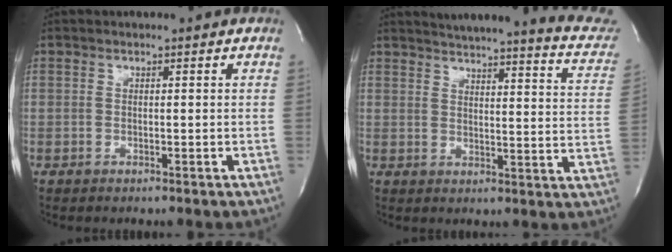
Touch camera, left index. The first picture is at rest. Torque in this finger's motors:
{"motor_torque": [1.17, -0.97, 0.14, 0.06]}